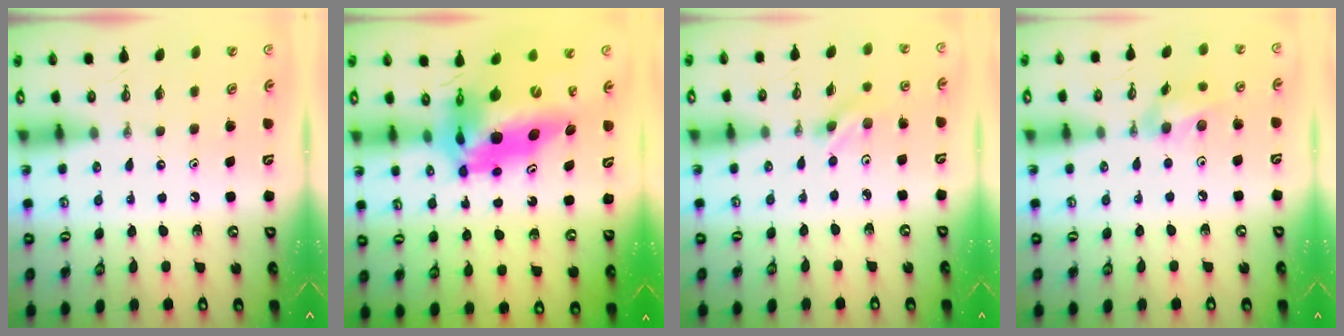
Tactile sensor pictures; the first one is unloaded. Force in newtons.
{"total": 19.6, "press": 19.5, "slide": 2.0}
{"total": 2.2, "press": 2.1, "slide": 0.7}
{"total": 9.5, "press": 9.1, "slide": 2.6}